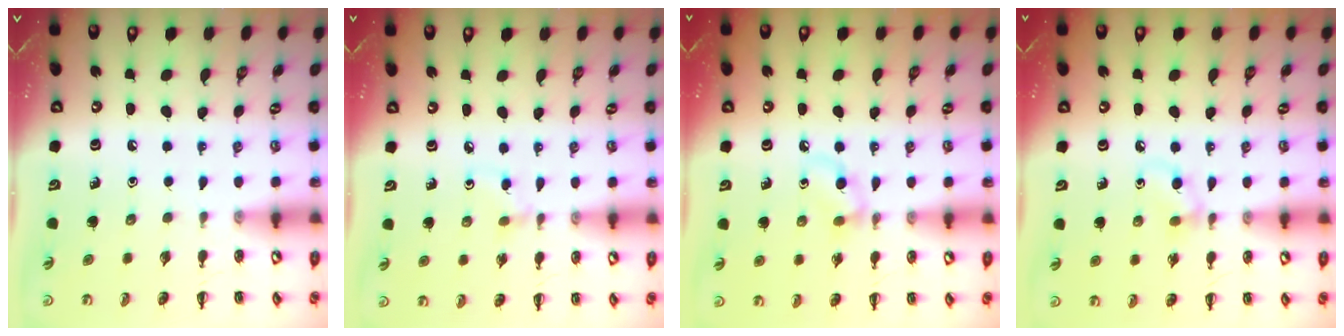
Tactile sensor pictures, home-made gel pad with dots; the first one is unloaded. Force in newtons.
{"total": 2.6, "press": 2.3, "slide": 1.1}
{"total": 5.3, "press": 5.0, "slide": 1.8}
{"total": 5.0, "press": 4.7, "slide": 1.6}